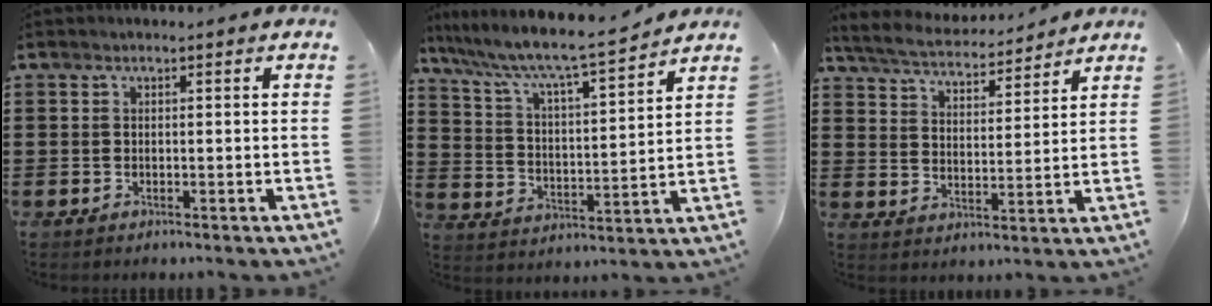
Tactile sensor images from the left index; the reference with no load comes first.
{"total": 6.3, "force": [5.4, 0.4, 3.2], "torque": [-0.087, -0.039, 0.083]}
{"total": 5.1, "force": [5.0, 0.3, 1.0], "torque": [-0.045, -0.031, 0.084]}